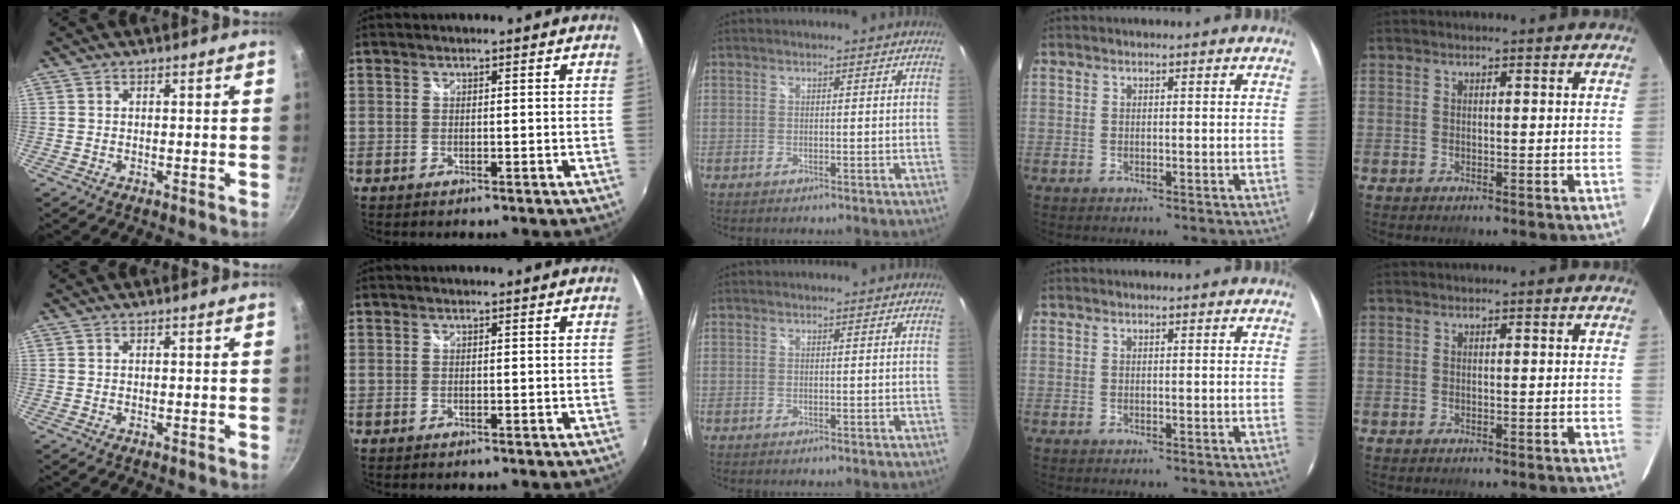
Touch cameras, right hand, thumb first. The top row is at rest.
{}